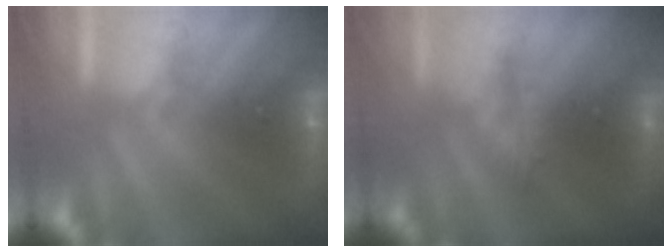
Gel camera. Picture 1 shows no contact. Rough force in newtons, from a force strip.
{"total": 4.2}